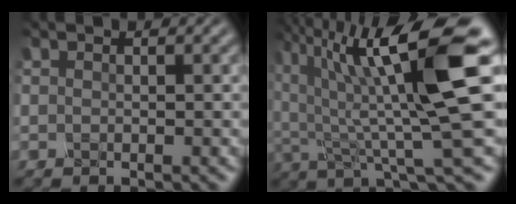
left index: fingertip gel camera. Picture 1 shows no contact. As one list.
[{"total": 12.6, "force": [4.6, 2.1, 11.5], "torque": [-0.189, 0.010, 0.083]}]